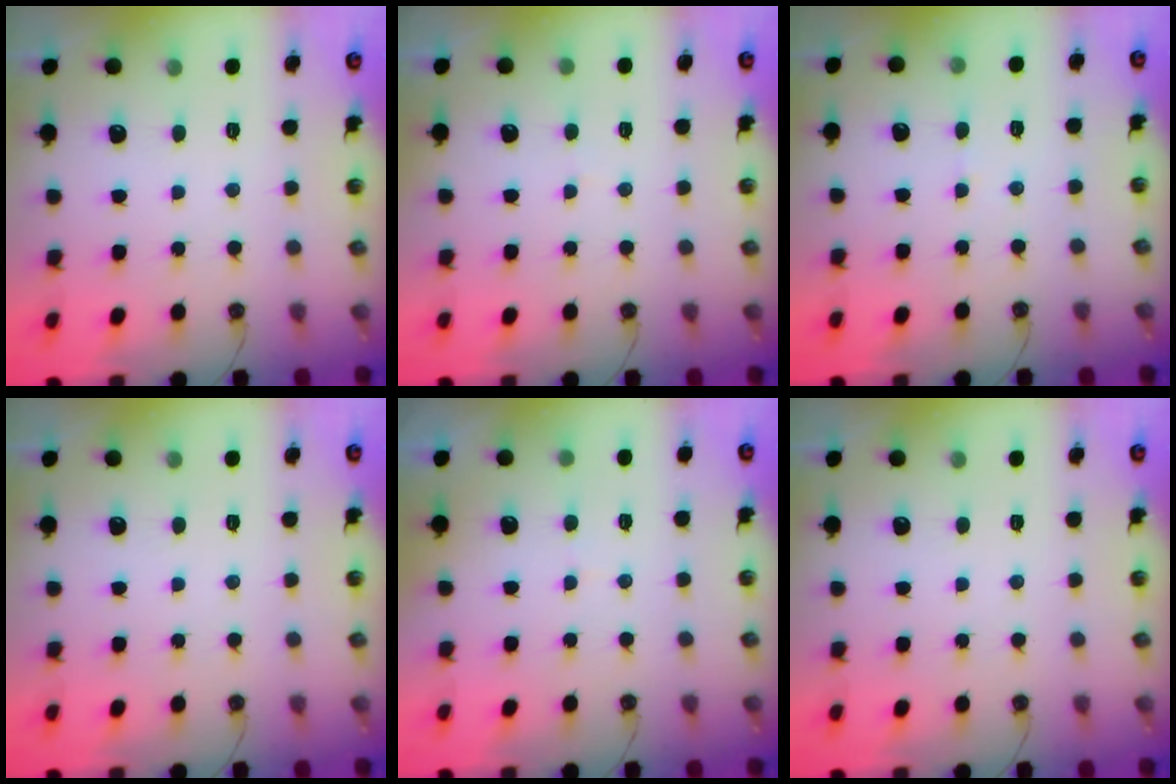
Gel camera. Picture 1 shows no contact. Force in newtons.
{"total": 2.5, "press": 2.5, "slide": 0.2}
{"total": 4.2, "press": 4.1, "slide": 0.4}
{"total": 0.0}
{"total": 2.6, "press": 2.4, "slide": 0.9}
{"total": 0.0}